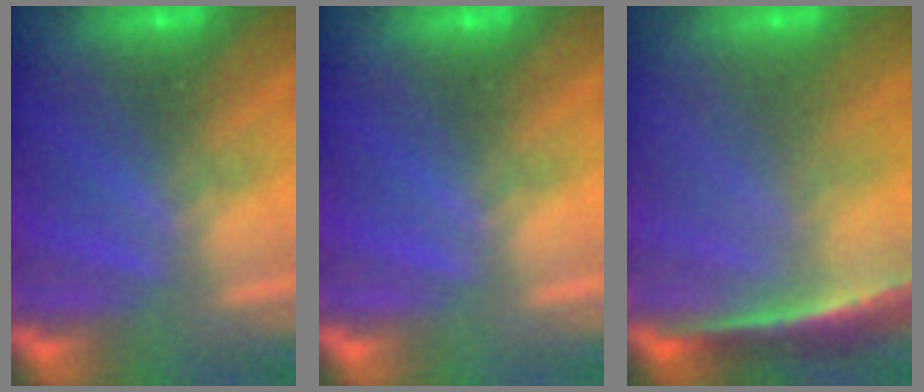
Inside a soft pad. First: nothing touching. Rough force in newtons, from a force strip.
{"total": 0.0}
{"total": 1.0}